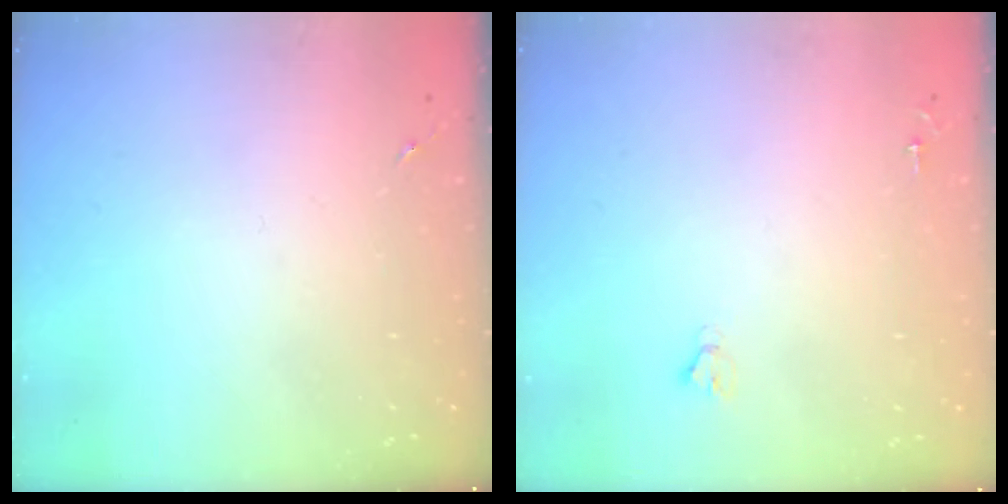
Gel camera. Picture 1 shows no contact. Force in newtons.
{"total": 1.8, "press": 1.8, "slide": 0.1}